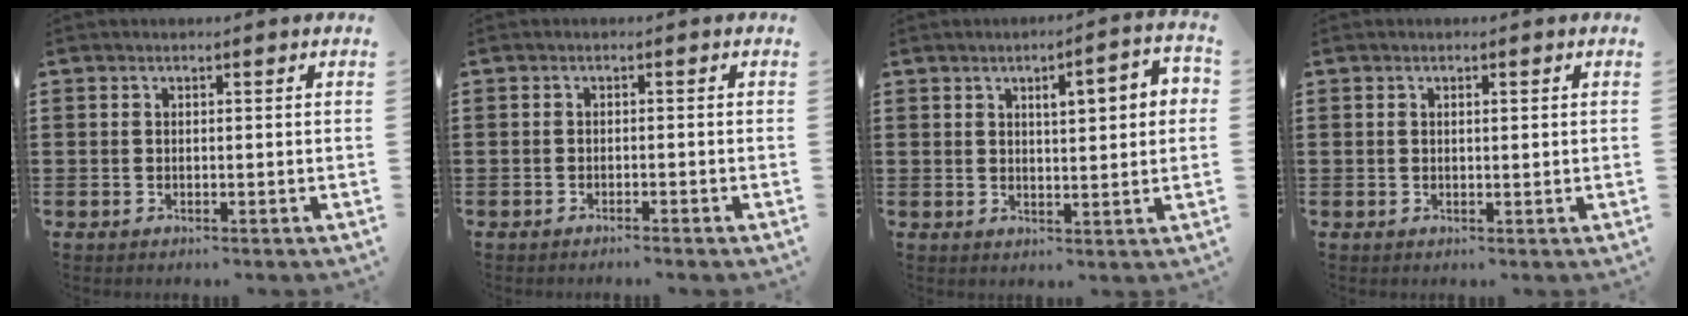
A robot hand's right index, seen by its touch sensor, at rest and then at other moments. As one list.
[{"total": 1.1, "force": [-1.1, -0.2, 0.2], "torque": [-0.005, -0.001, -0.022]}, {"total": 4.3, "force": [0.9, 1.0, 4.1], "torque": [-0.062, -0.003, 0.007]}, {"total": 0.8, "force": [0.1, 0.1, 0.8], "torque": [-0.016, 0.000, 0.002]}]